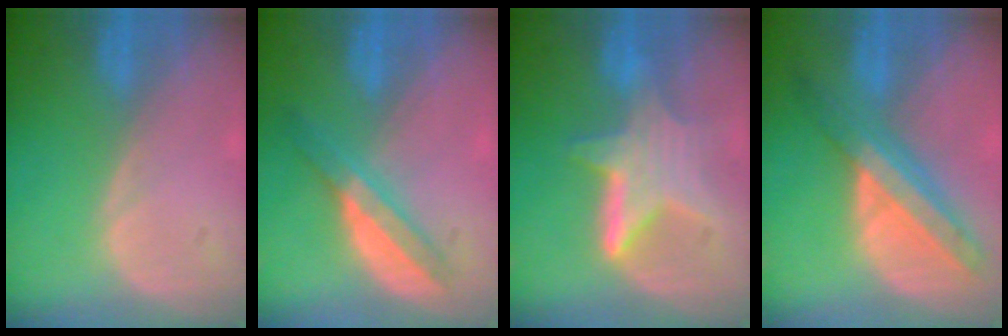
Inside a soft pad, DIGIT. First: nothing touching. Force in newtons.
{"total": 5.8, "press": 5.2, "slide": 2.6}
{"total": 6.4, "press": 6.4, "slide": 0.6}
{"total": 8.6, "press": 7.4, "slide": 4.5}